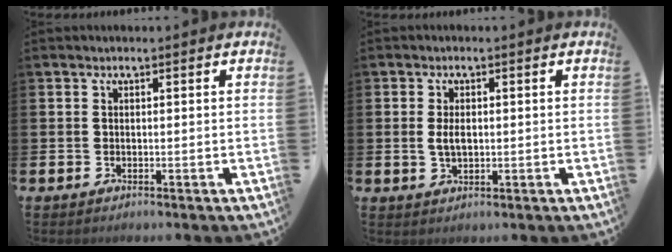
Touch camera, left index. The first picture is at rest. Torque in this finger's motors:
{"motor_torque": [0.83, 0.00, 0.09, 0.12]}